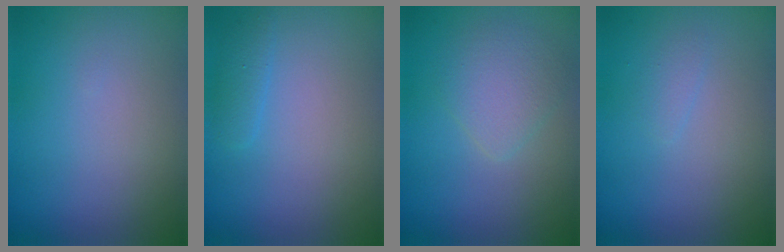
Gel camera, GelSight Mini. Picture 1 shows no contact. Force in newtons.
{"total": 1.1, "press": 1.1, "slide": 0.1}
{"total": 2.6, "press": 2.5, "slide": 0.1}
{"total": 0.8, "press": 0.8, "slide": 0.0}